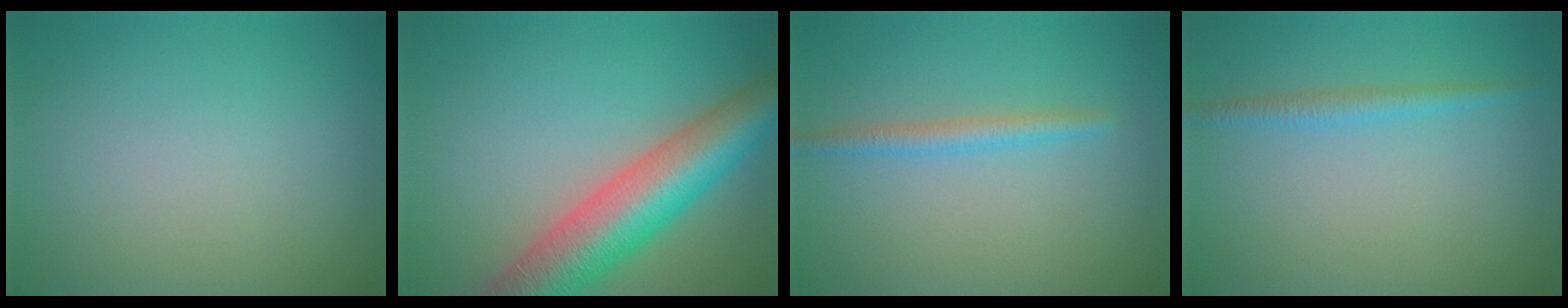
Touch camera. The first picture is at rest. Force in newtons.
{"total": 9.2, "press": 9.2, "slide": 0.4}
{"total": 1.8, "press": 1.8, "slide": 0.2}
{"total": 1.5, "press": 1.5, "slide": 0.1}